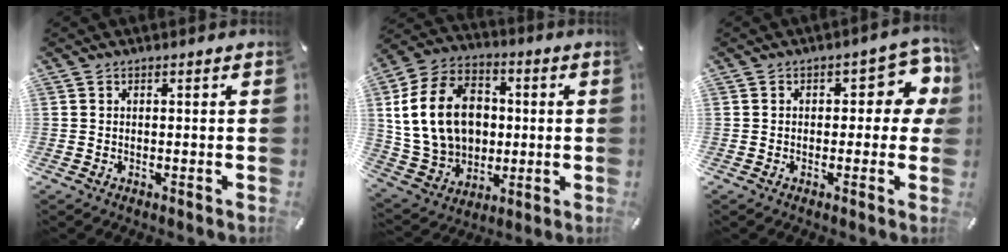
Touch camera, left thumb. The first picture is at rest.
{"total": 18.9, "force": [1.2, 15.1, 11.3], "torque": [-0.244, 0.010, 0.025]}
{"total": 9.4, "force": [2.3, 5.0, 7.6], "torque": [-0.087, -0.008, 0.036]}